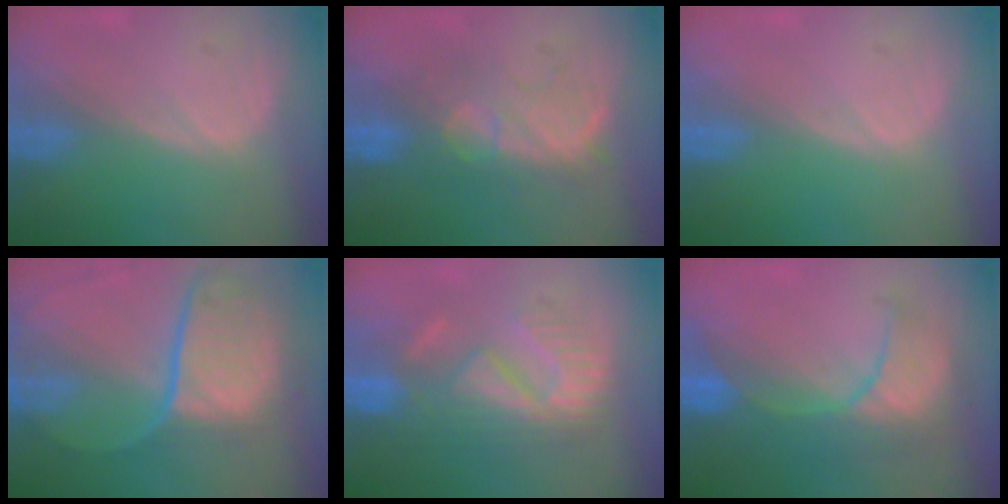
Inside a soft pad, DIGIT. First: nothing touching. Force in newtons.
{"total": 7.7, "press": 7.5, "slide": 1.3}
{"total": 0.0}
{"total": 11.8, "press": 9.8, "slide": 6.6}
{"total": 9.2, "press": 8.9, "slide": 2.1}
{"total": 8.5, "press": 8.4, "slide": 1.4}